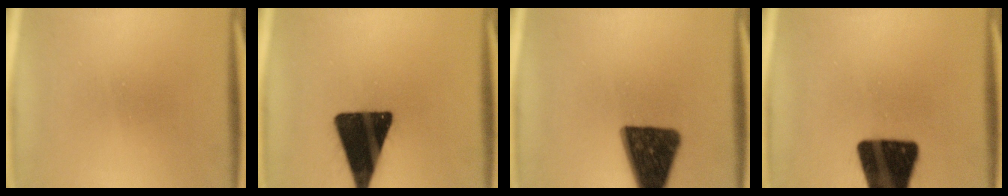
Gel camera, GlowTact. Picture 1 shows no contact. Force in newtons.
{"total": 19.2}
{"total": 14.9}
{"total": 19.3}